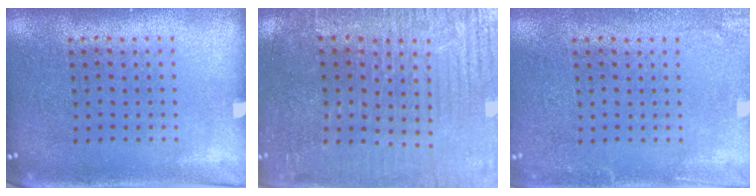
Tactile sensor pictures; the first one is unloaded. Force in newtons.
{"total": 3.5, "press": 3.3, "slide": 0.9}
{"total": 2.0, "press": 1.9, "slide": 0.1}